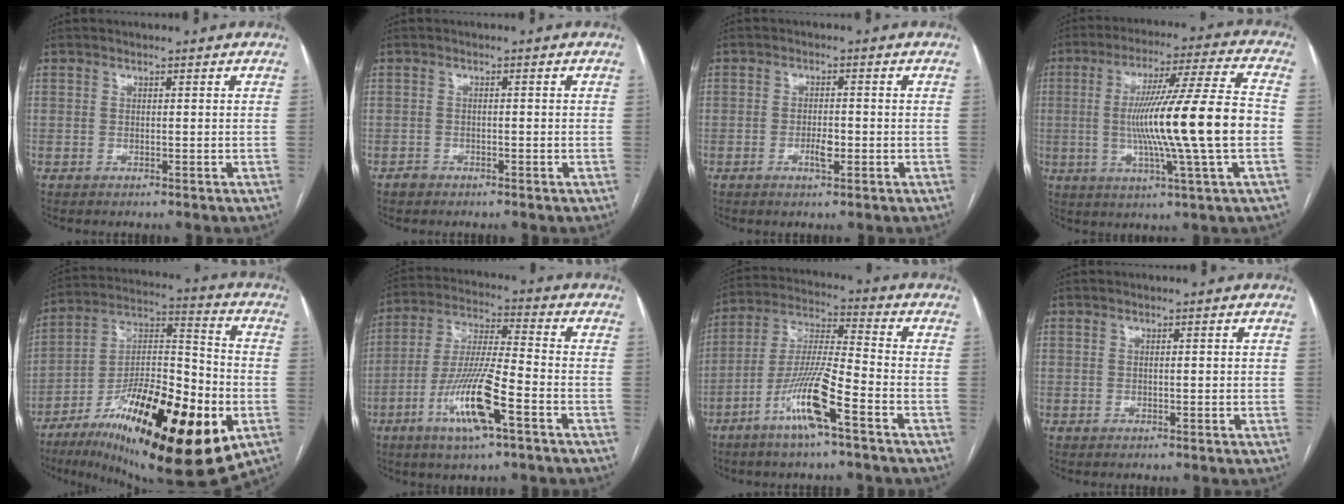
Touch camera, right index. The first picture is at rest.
{"total": 1.2, "force": [-0.9, 0.7, 0.2], "torque": [-0.007, 0.002, -0.016]}
{"total": 2.8, "force": [-1.0, 0.9, 2.5], "torque": [-0.045, 0.002, -0.014]}
{"total": 18.2, "force": [-1.6, -1.0, 18.1], "torque": [-0.308, 0.001, -0.033]}
{"total": 28.5, "force": [-11.0, 8.0, 25.0], "torque": [-0.375, -0.013, -0.166]}
{"total": 13.6, "force": [-6.0, 1.5, 12.1], "torque": [-0.239, -0.011, -0.109]}
{"total": 12.2, "force": [-6.3, 0.7, 10.4], "torque": [-0.206, -0.006, -0.122]}
{"total": 1.1, "force": [0.0, 0.2, 1.1], "torque": [-0.017, 0.001, 0.001]}